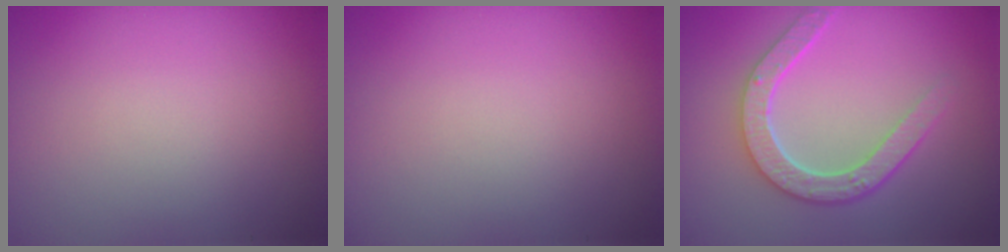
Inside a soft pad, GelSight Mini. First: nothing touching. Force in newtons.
{"total": 0.0}
{"total": 4.6, "press": 3.6, "slide": 2.8}